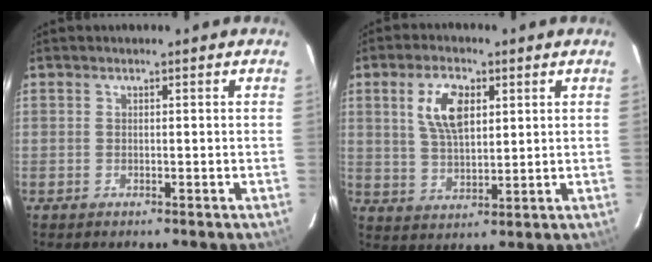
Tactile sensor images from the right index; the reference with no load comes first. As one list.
[{"total": 8.4, "force": [3.1, 4.1, 6.7], "torque": [-0.129, 0.009, 0.061]}]